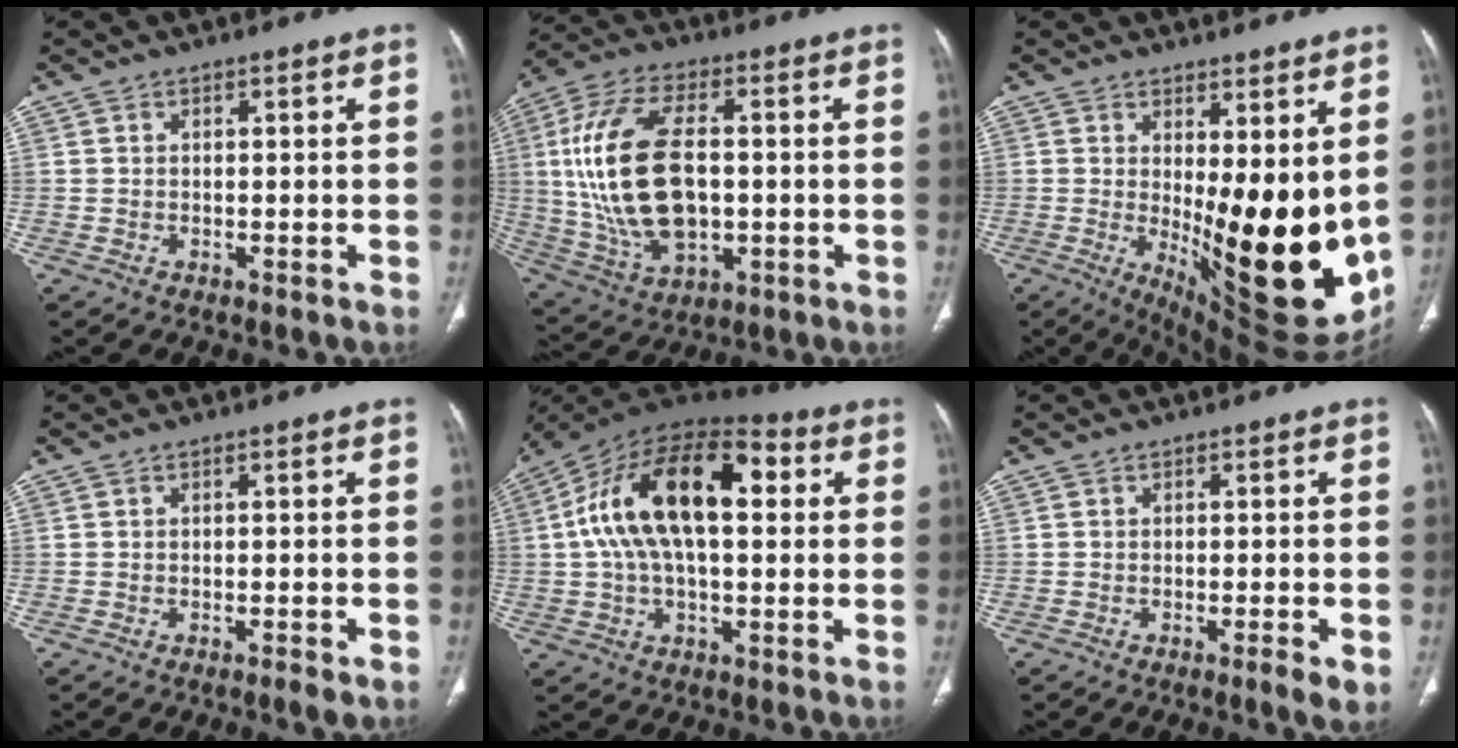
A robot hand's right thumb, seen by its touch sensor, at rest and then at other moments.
{"total": 21.2, "force": [0.8, 11.5, 17.8], "torque": [-0.360, 0.004, 0.025]}
{"total": 20.4, "force": [0.6, 7.4, 19.1], "torque": [-0.243, -0.050, 0.034]}
{"total": 1.7, "force": [-1.0, 0.3, 1.4], "torque": [-0.029, 0.002, -0.012]}
{"total": 21.5, "force": [3.8, 11.0, 18.1], "torque": [-0.312, 0.036, 0.051]}
{"total": 3.4, "force": [-1.3, 0.4, 3.1], "torque": [-0.050, -0.005, -0.020]}